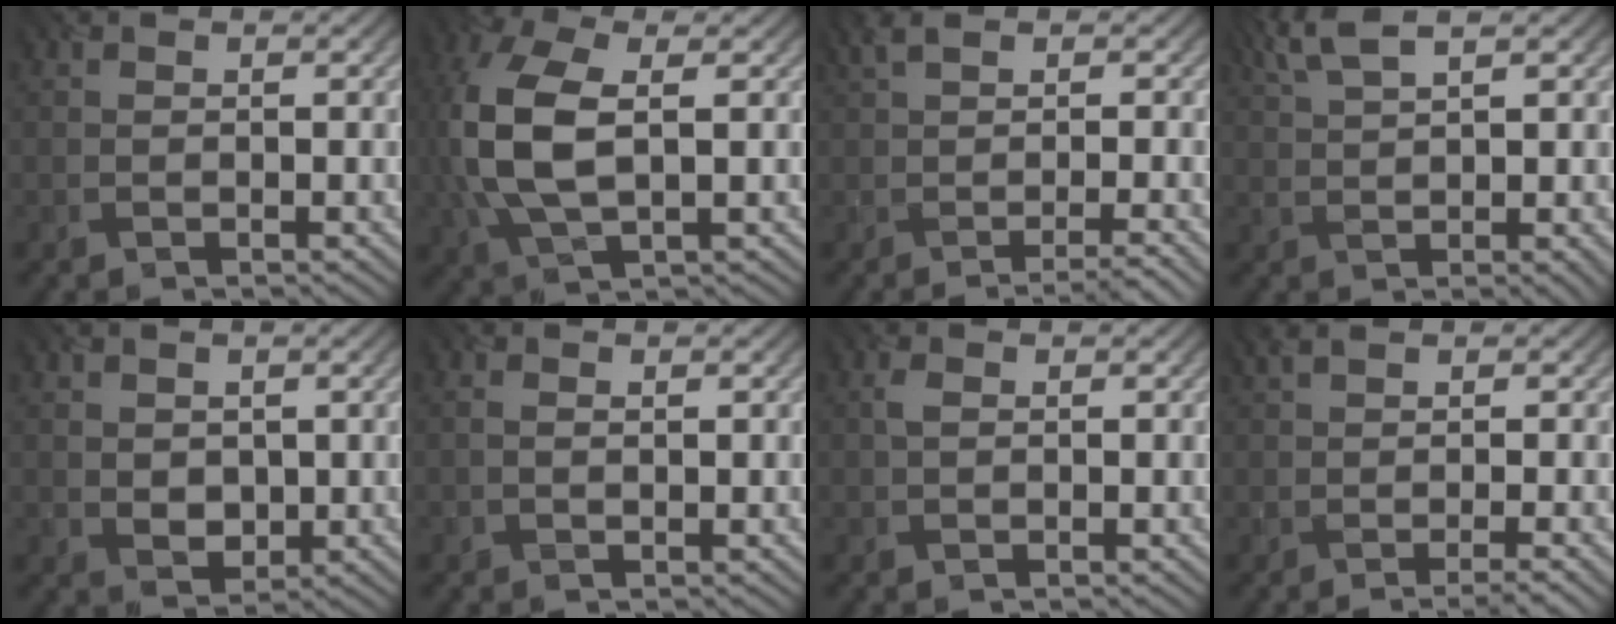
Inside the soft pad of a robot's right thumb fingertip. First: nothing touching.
{"total": 9.0, "force": [1.2, 4.9, 7.5], "torque": [-0.208, 0.001, 0.030]}
{"total": 3.9, "force": [-0.5, 0.8, 3.8], "torque": [-0.058, 0.007, -0.012]}
{"total": 6.1, "force": [3.0, 1.2, 5.1], "torque": [-0.084, 0.022, 0.061]}
{"total": 1.9, "force": [0.2, 1.8, 0.4], "torque": [-0.018, -0.006, 0.008]}
{"total": 0.6, "force": [0.0, 0.5, 0.3], "torque": [-0.007, 0.000, 0.003]}
{"total": 1.0, "force": [0.3, 0.7, 0.6], "torque": [-0.017, 0.002, 0.006]}
{"total": 3.6, "force": [-0.4, 0.8, 3.5], "torque": [-0.051, 0.008, -0.010]}